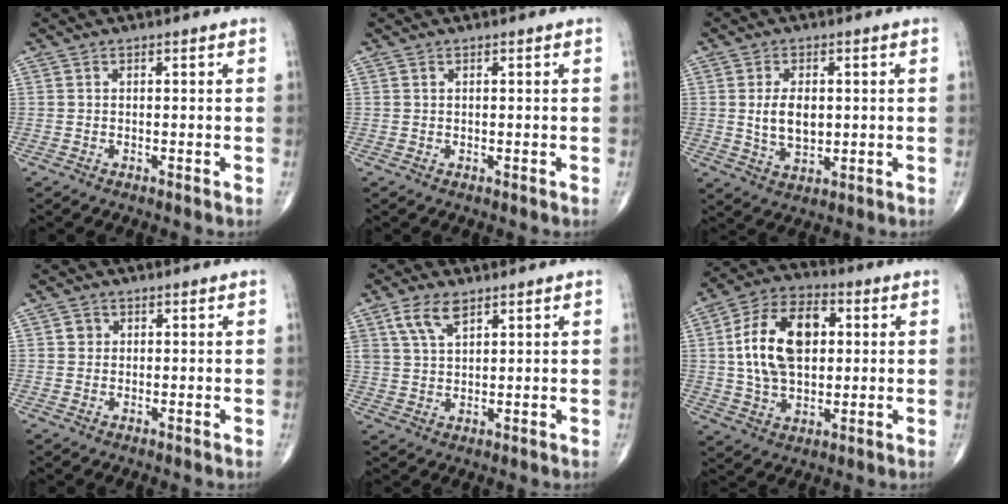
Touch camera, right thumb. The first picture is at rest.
{"total": 0.0}
{"total": 7.0, "force": [0.5, 4.2, 5.6], "torque": [-0.087, -0.010, 0.016]}
{"total": 1.6, "force": [0.4, 1.5, 0.4], "torque": [0.001, 0.001, 0.002]}
{"total": 6.3, "force": [3.6, 3.1, 4.1], "torque": [-0.077, -0.011, 0.074]}
{"total": 17.1, "force": [2.6, 10.6, 13.2], "torque": [-0.216, 0.014, 0.041]}